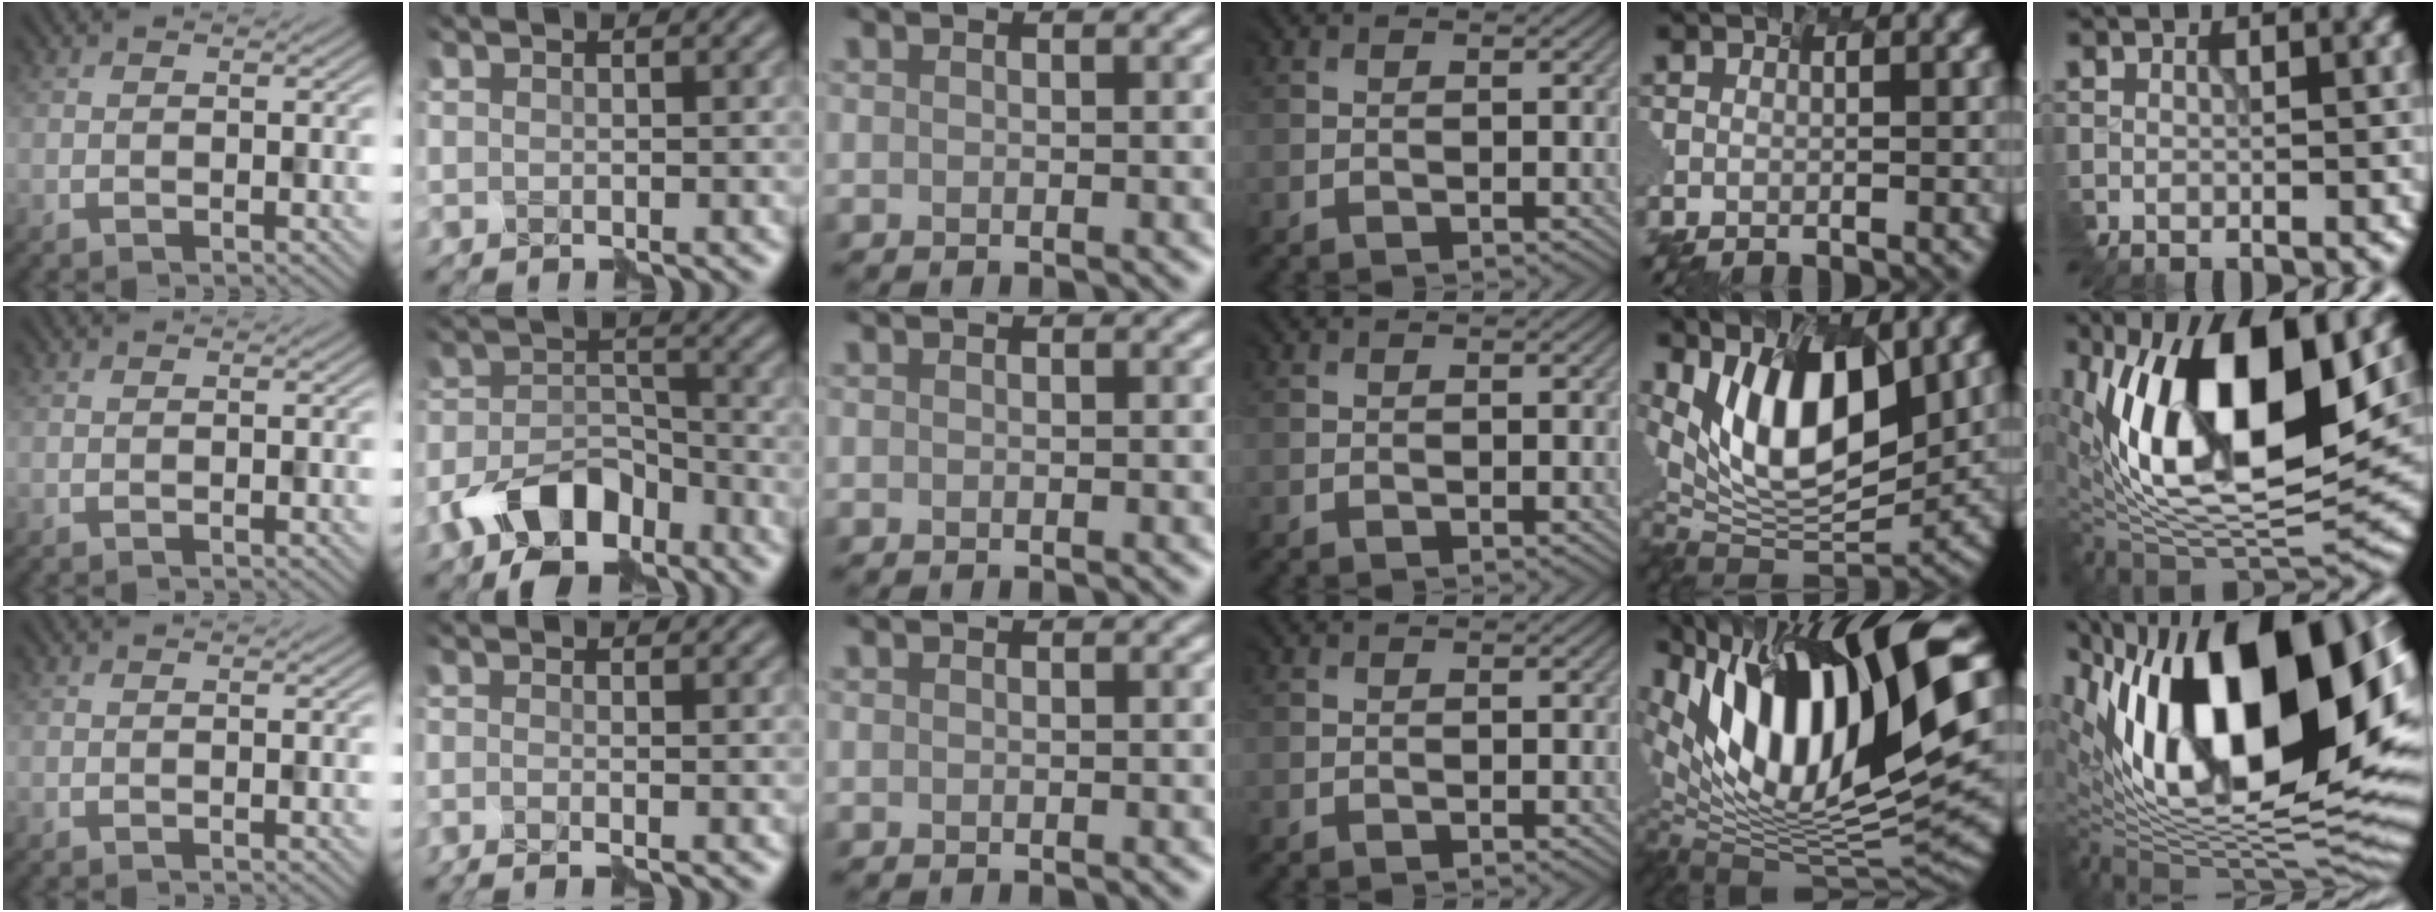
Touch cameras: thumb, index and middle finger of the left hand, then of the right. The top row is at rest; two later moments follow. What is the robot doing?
{"motion": "assemble", "object": "hinged jar"}